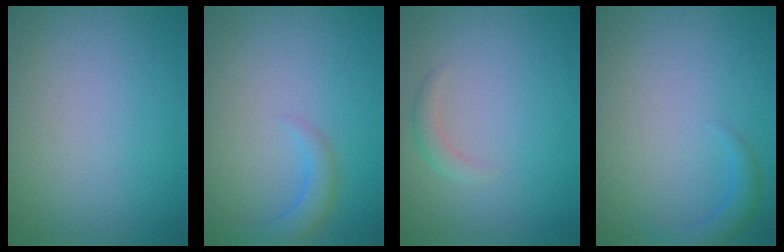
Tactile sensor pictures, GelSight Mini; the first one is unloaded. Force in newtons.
{"total": 2.3, "press": 2.3, "slide": 0.3}
{"total": 1.2, "press": 1.2, "slide": 0.1}
{"total": 1.8, "press": 1.8, "slide": 0.1}